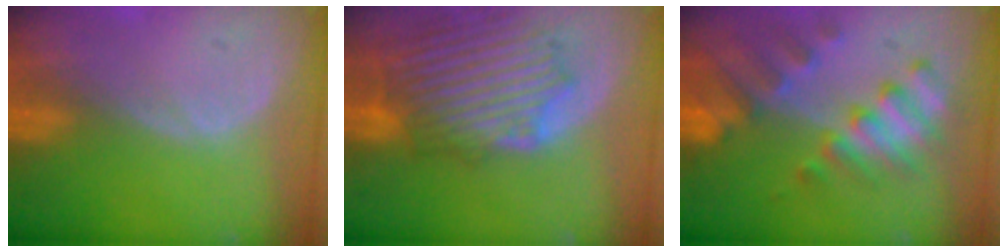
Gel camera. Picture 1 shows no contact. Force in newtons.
{"total": 10.9, "press": 10.5, "slide": 2.9}
{"total": 9.2, "press": 8.4, "slide": 3.9}